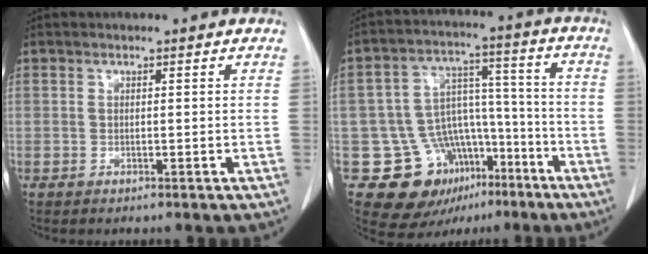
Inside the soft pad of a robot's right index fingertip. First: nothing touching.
{"total": 15.5, "force": [-7.5, 12.2, 6.2], "torque": [-0.099, 0.070, -0.098]}